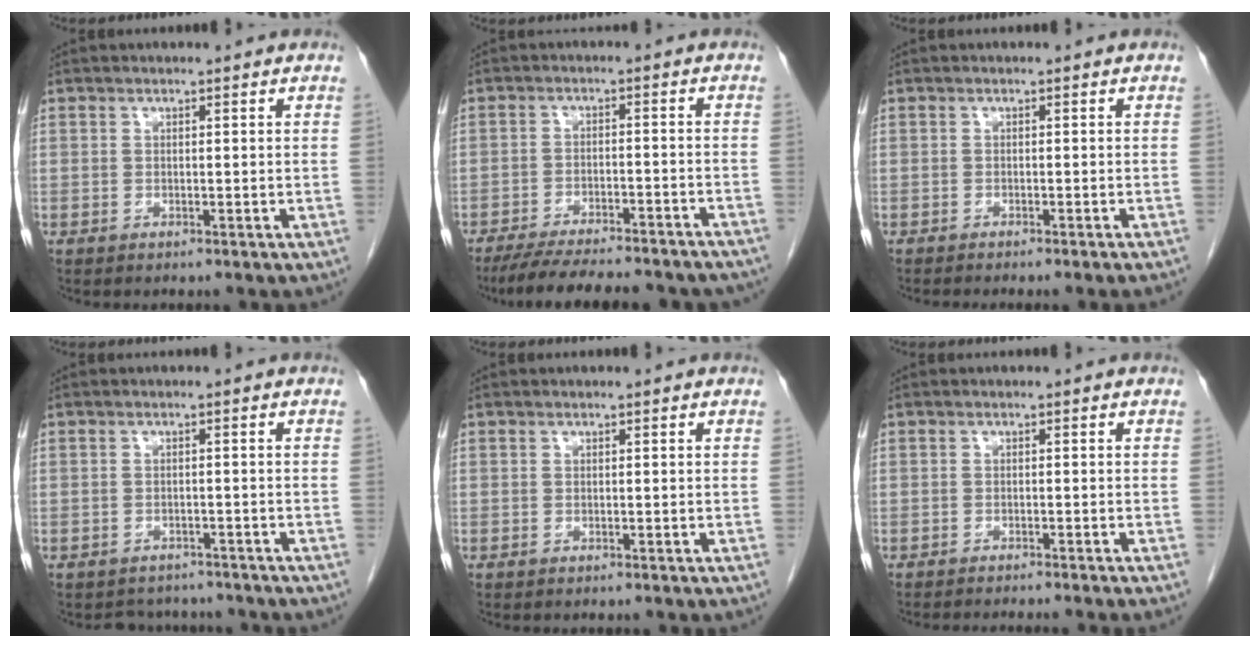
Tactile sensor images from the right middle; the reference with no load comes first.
{"total": 18.7, "force": [-16.6, 3.4, 8.0], "torque": [-0.121, -0.014, -0.223]}
{"total": 3.6, "force": [-3.1, -0.5, 1.8], "torque": [-0.016, 0.002, -0.041]}
{"total": 4.5, "force": [-4.0, 1.9, 0.0], "torque": [0.003, 0.007, -0.051]}
{"total": 0.0}
{"total": 5.9, "force": [-5.3, -0.7, 2.5], "torque": [-0.012, -0.007, -0.073]}